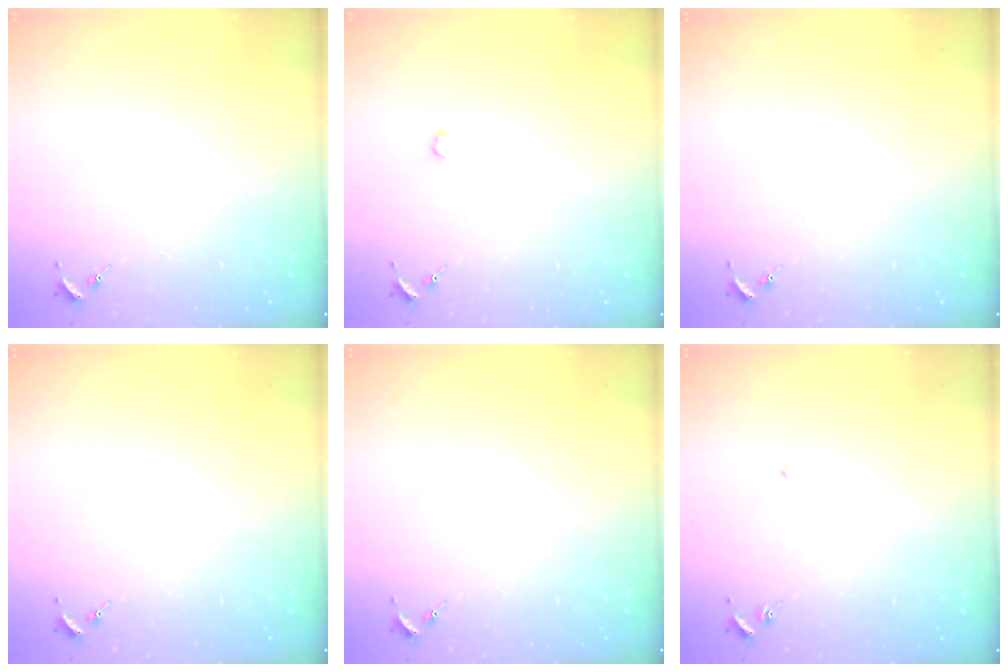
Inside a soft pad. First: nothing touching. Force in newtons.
{"total": 1.9, "press": 1.9, "slide": 0.2}
{"total": 0.0}
{"total": 0.0}
{"total": 0.0}
{"total": 1.6, "press": 1.6, "slide": 0.1}